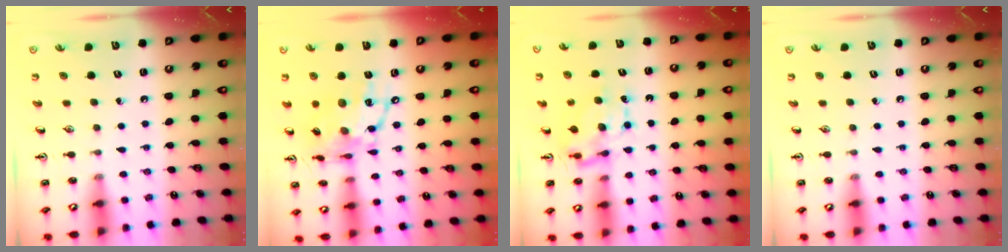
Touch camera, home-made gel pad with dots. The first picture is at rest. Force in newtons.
{"total": 16.0, "press": 15.9, "slide": 1.7}
{"total": 6.5, "press": 6.5, "slide": 0.7}
{"total": 0.0}